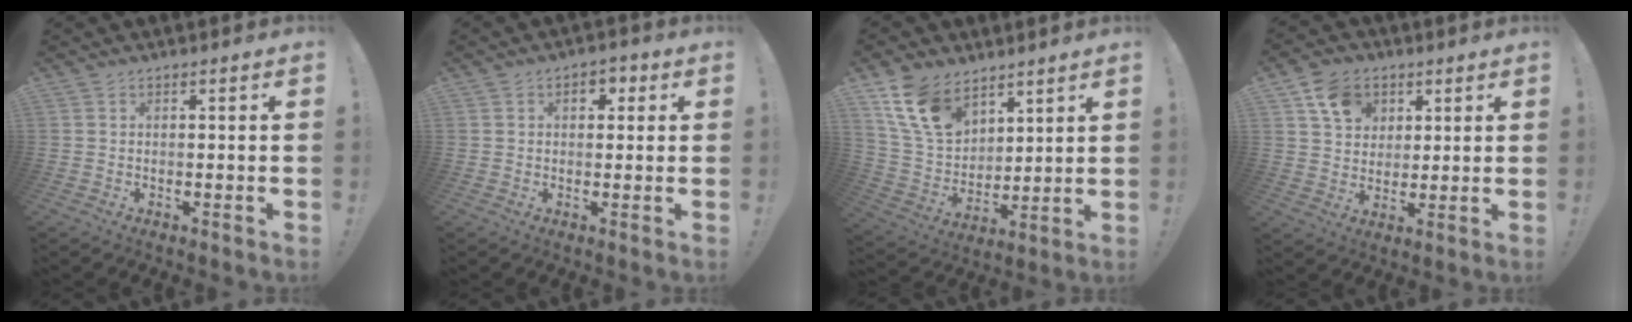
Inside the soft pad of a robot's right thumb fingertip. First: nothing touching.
{"total": 3.9, "force": [0.7, 3.0, 2.4], "torque": [-0.025, 0.008, 0.007]}
{"total": 15.3, "force": [9.7, 9.4, 7.2], "torque": [-0.146, -0.048, 0.190]}
{"total": 10.4, "force": [4.8, 8.4, 3.7], "torque": [-0.052, -0.018, 0.094]}